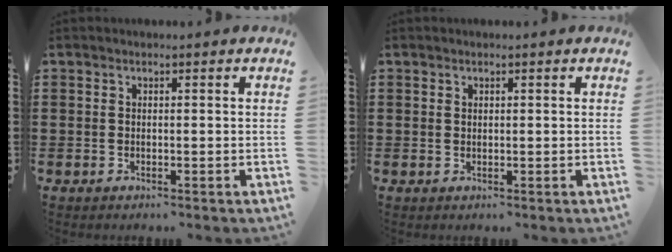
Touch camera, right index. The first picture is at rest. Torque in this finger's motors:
{"motor_torque": [-0.93, 1.22, -0.07, -0.01]}